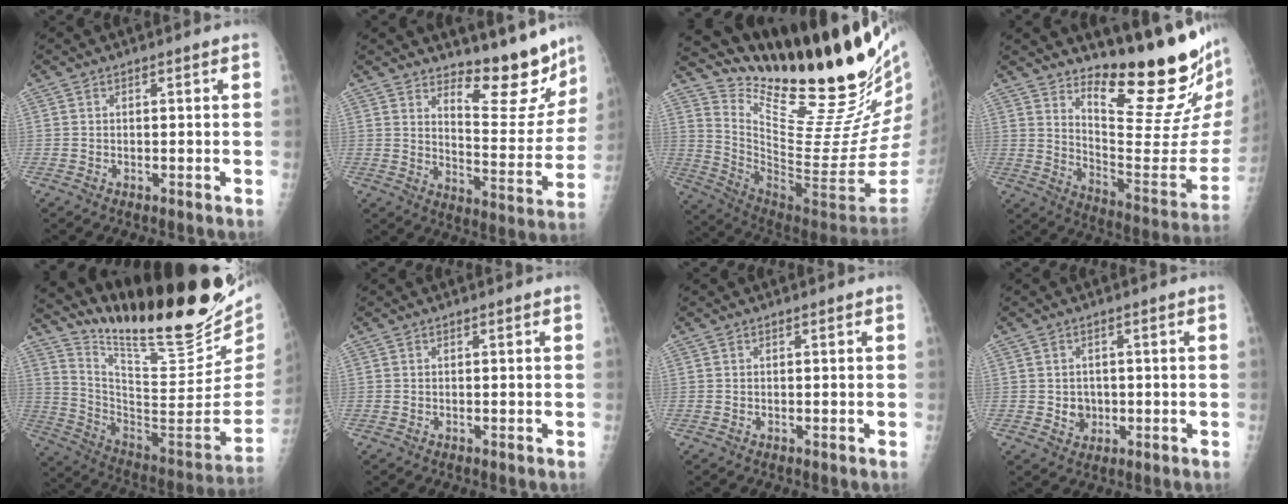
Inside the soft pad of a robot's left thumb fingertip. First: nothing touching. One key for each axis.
{"total": 13.3, "fx": 11.6, "fy": 3.9, "fz": 5.3, "tx": -0.033, "ty": -0.113, "tz": 0.166}
{"total": 29.0, "fx": 23.7, "fy": 4.3, "fz": 16.2, "tx": -0.224, "ty": -0.177, "tz": 0.361}
{"total": 21.2, "fx": 16.3, "fy": 3.1, "fz": 13.2, "tx": -0.173, "ty": -0.161, "tz": 0.248}
{"total": 30.0, "fx": 24.7, "fy": 6.4, "fz": 15.8, "tx": -0.225, "ty": -0.153, "tz": 0.371}
{"total": 0.0}
{"total": 0.0}
{"total": 3.3, "fx": -0.2, "fy": 2.9, "fz": 1.4, "tx": -0.005, "ty": 0.001, "tz": 0.004}